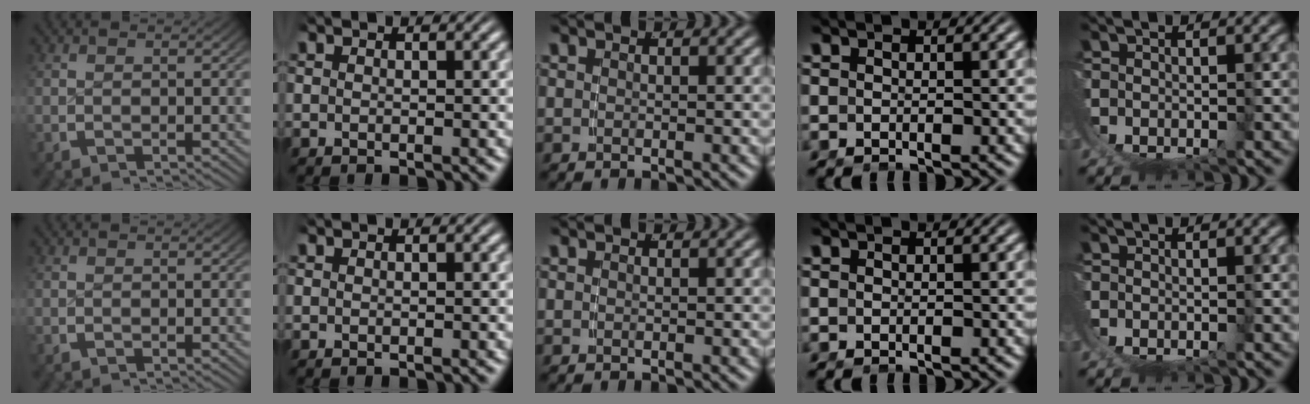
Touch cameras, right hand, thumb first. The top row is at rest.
{}